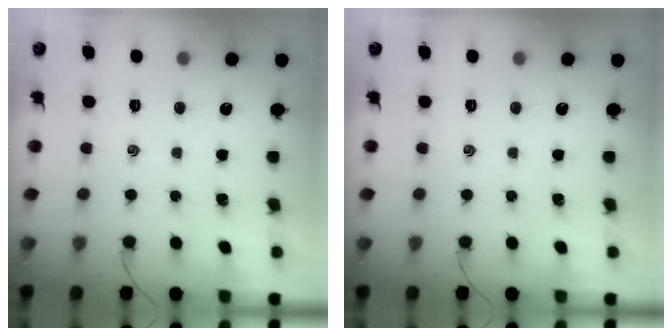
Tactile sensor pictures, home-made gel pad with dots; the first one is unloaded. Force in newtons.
{"total": 0.0}